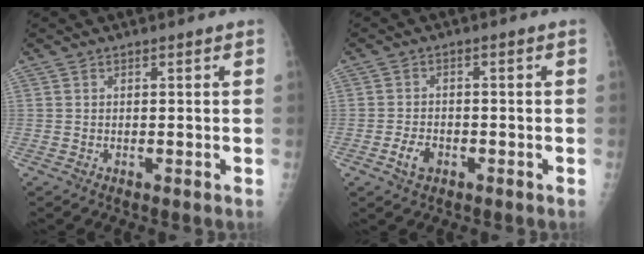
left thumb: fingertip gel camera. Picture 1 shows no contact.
{"total": 3.5, "force": [-1.7, 2.2, 2.1], "torque": [-0.036, 0.011, -0.029]}